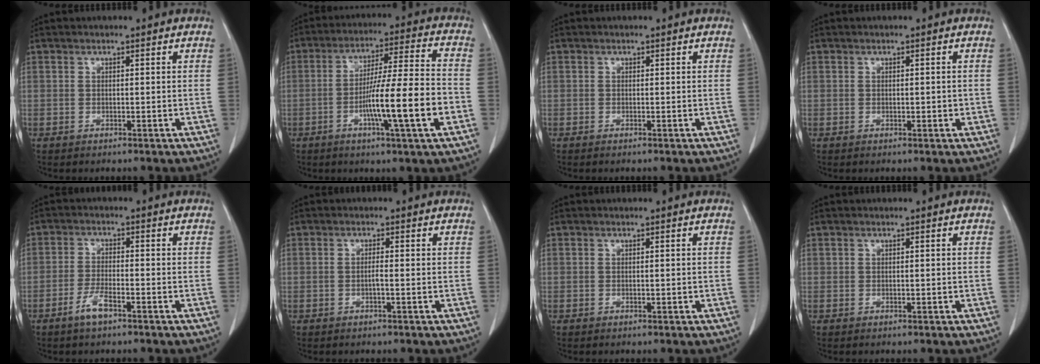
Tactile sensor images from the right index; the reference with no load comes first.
{"total": 15.3, "force": [-4.7, 0.0, 14.6], "torque": [-0.241, 0.002, -0.075]}
{"total": 0.0}
{"total": 1.1, "force": [0.0, 0.6, 0.9], "torque": [-0.011, 0.000, 0.005]}
{"total": 3.7, "force": [-2.4, 0.7, 2.7], "torque": [-0.056, 0.000, -0.044]}
{"total": 1.2, "force": [-0.2, 0.1, 1.2], "torque": [-0.019, 0.002, -0.001]}
{"total": 0.0}
{"total": 0.0}